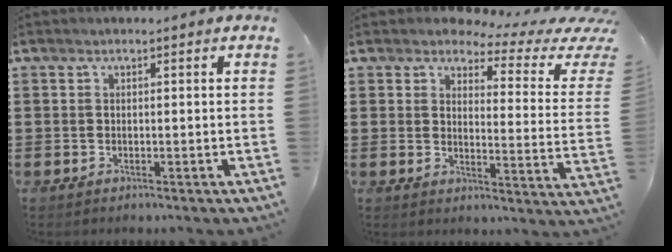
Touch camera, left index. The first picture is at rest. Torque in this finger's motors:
{"motor_torque": [2.14, 0.00, 0.12, -0.01]}